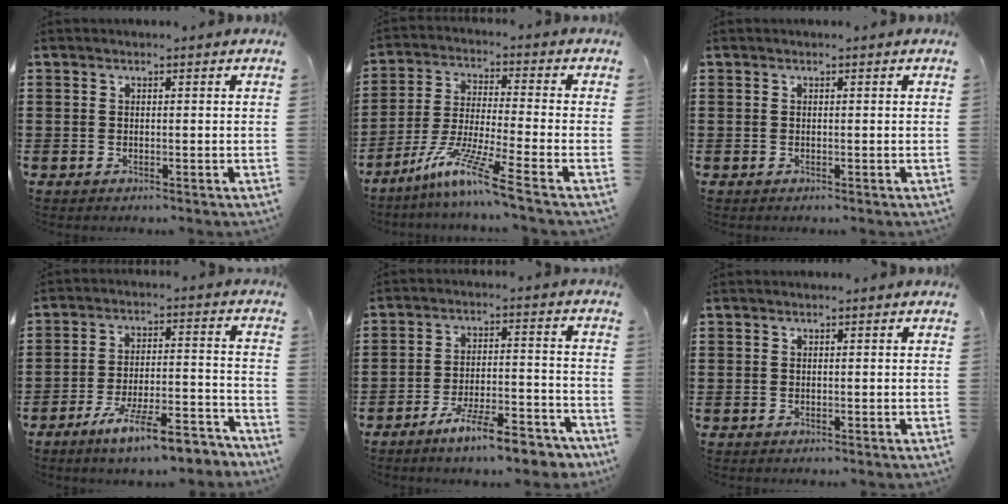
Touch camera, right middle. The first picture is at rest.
{"total": 9.7, "force": [-7.1, -0.1, 6.6], "torque": [-0.137, -0.011, -0.142]}
{"total": 0.0}
{"total": 9.9, "force": [-7.9, 1.0, 5.8], "torque": [-0.101, 0.013, -0.150]}
{"total": 9.7, "force": [-8.0, 1.3, 5.5], "torque": [-0.087, 0.016, -0.147]}
{"total": 0.0}